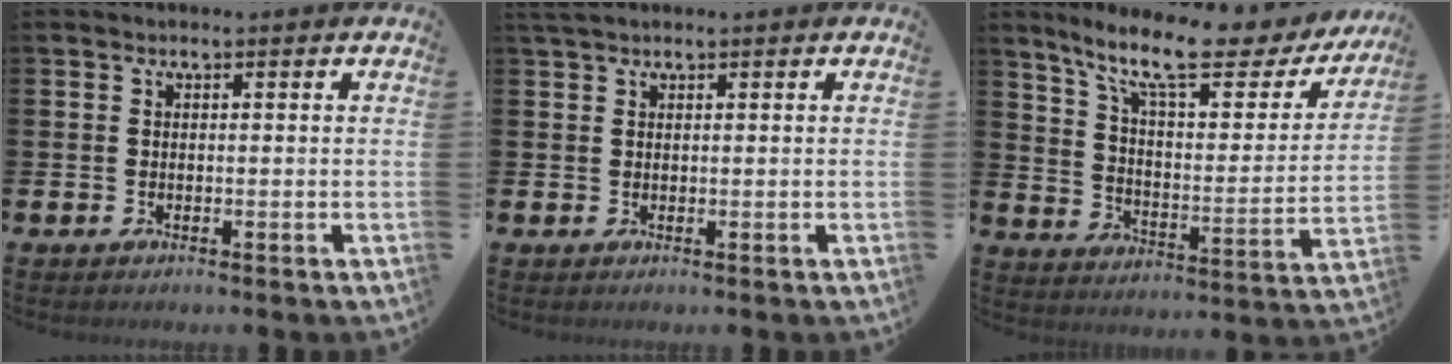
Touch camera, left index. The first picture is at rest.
{"total": 1.4, "force": [1.2, 0.2, 0.6], "torque": [-0.013, 0.004, 0.022]}
{"total": 12.1, "force": [9.5, 2.9, 6.9], "torque": [-0.151, -0.053, 0.157]}